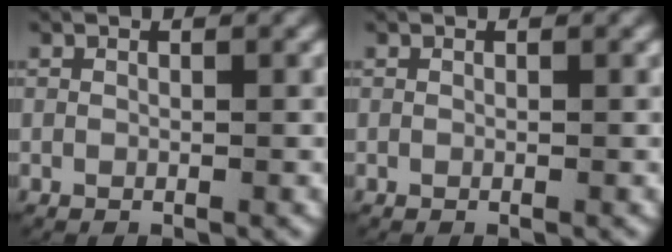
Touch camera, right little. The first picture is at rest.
{"total": 0.0}